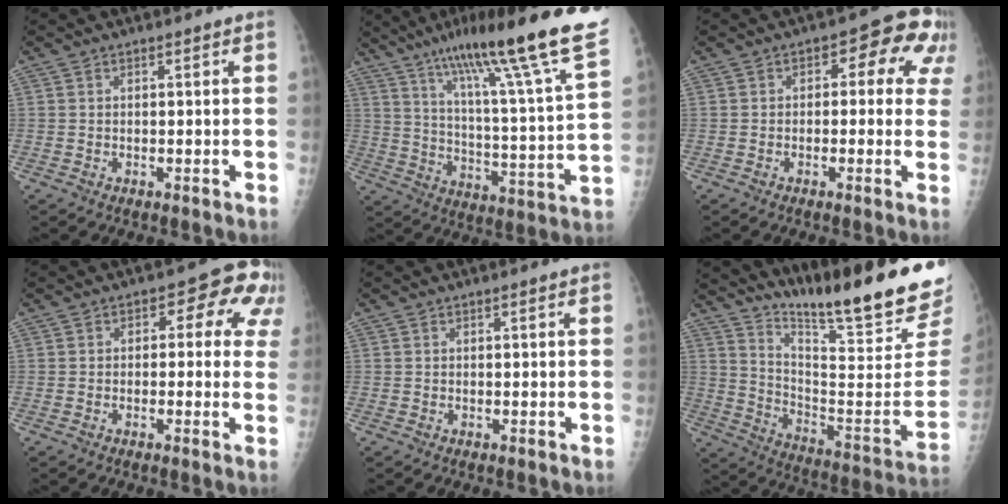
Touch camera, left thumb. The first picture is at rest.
{"total": 27.1, "force": [18.2, 2.2, 19.9], "torque": [-0.299, -0.062, 0.276]}
{"total": 9.3, "force": [2.4, 5.4, 7.1], "torque": [-0.029, 0.022, 0.015]}
{"total": 8.3, "force": [2.0, 5.1, 6.2], "torque": [-0.018, 0.019, 0.009]}
{"total": 0.0}
{"total": 24.4, "force": [19.9, 1.8, 14.0], "torque": [-0.193, -0.146, 0.303]}